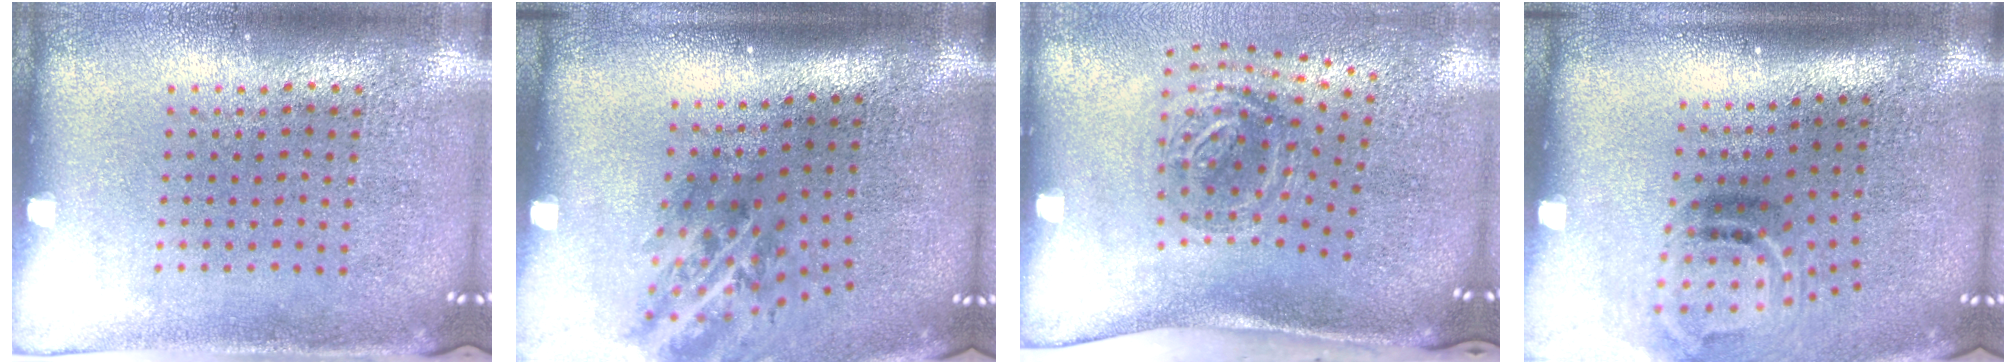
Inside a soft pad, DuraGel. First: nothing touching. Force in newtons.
{"total": 1.9, "press": 1.3, "slide": 1.5}
{"total": 1.9, "press": 1.2, "slide": 1.5}
{"total": 2.0, "press": 1.3, "slide": 1.6}